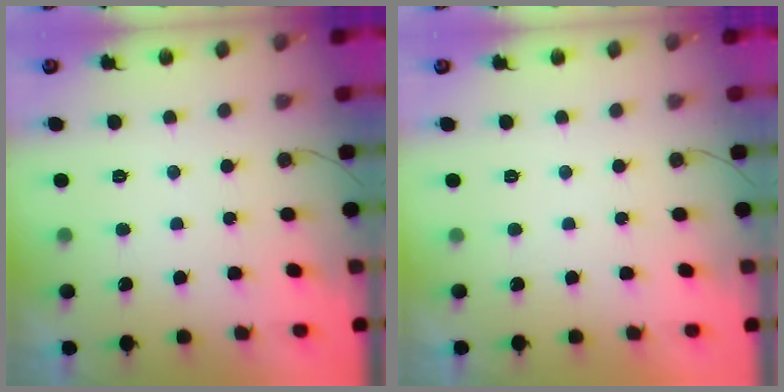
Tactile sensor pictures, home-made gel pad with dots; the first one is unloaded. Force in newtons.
{"total": 1.9, "press": 1.9, "slide": 0.1}